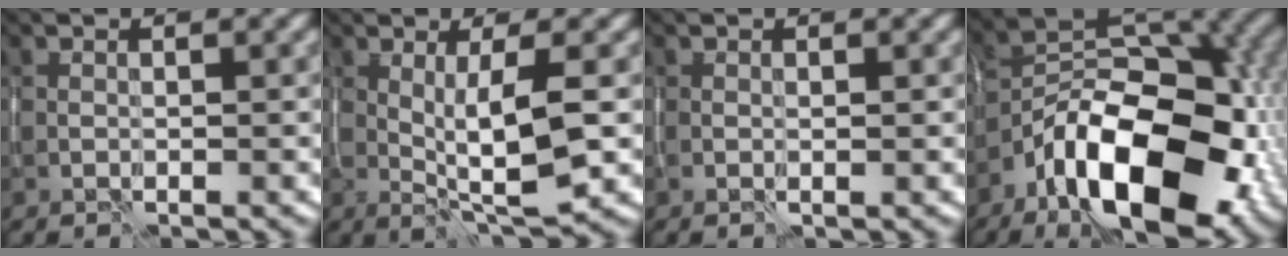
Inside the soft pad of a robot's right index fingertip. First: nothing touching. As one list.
[{"total": 5.6, "force": [-0.2, 1.2, 5.5], "torque": [-0.093, -0.011, 0.004]}, {"total": 0.0}, {"total": 14.1, "force": [-6.6, 6.8, 10.4], "torque": [-0.156, -0.003, -0.115]}]